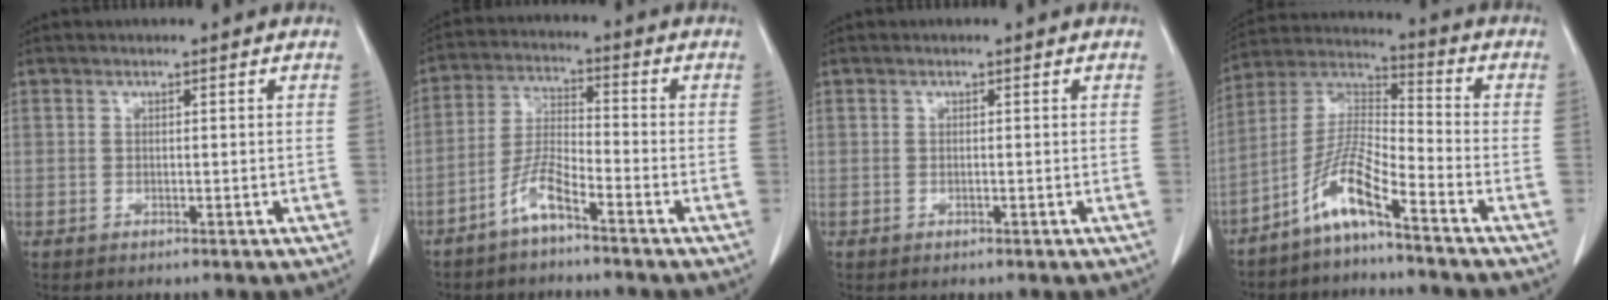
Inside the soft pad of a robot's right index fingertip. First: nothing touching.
{"total": 5.6, "force": [-3.9, 0.5, 3.9], "torque": [-0.087, -0.001, -0.082]}
{"total": 0.0}
{"total": 8.7, "force": [-5.9, 0.3, 6.4], "torque": [-0.137, 0.005, -0.121]}